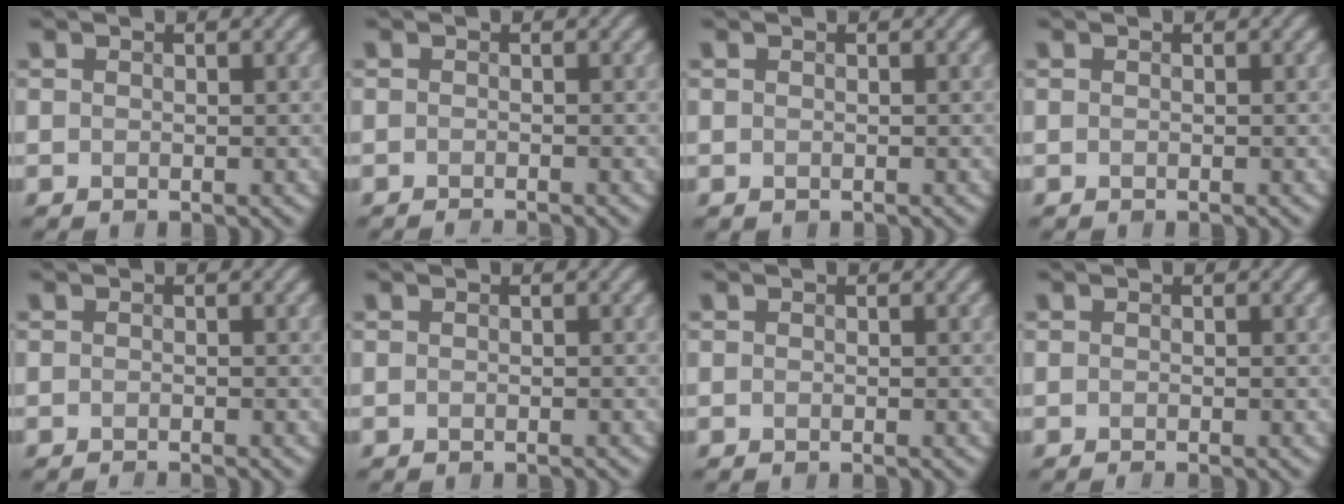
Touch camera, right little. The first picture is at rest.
{"total": 0.9, "force": [-0.9, -0.1, 0.2], "torque": [-0.003, -0.001, -0.017]}
{"total": 0.0}
{"total": 0.0}
{"total": 0.8, "force": [-0.8, -0.1, 0.1], "torque": [-0.003, -0.002, -0.015]}
{"total": 0.6, "force": [-0.6, 0.0, 0.0], "torque": [-0.001, -0.002, -0.009]}
{"total": 0.0}
{"total": 0.6, "force": [-0.5, -0.1, 0.2], "torque": [-0.004, -0.001, -0.010]}